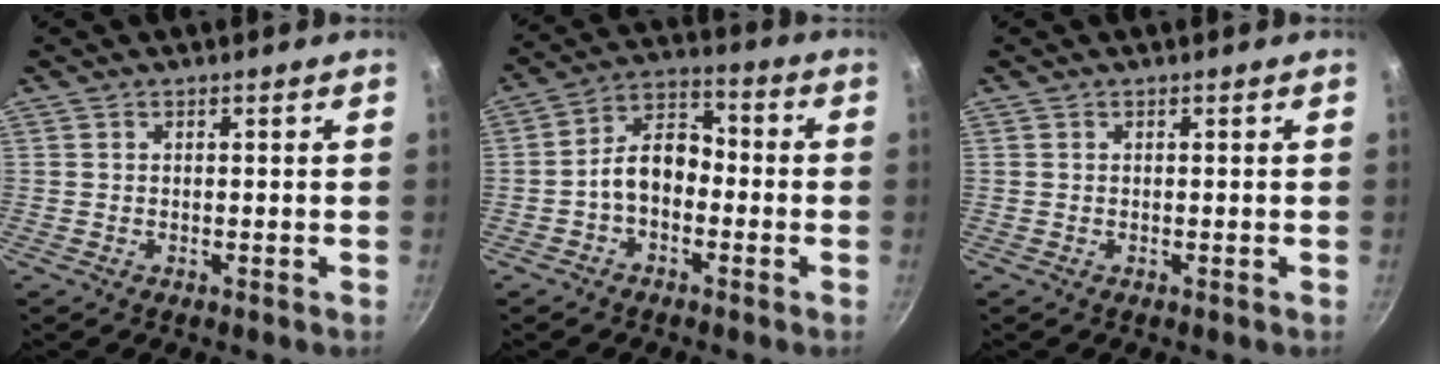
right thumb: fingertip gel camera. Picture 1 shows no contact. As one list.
[{"total": 8.8, "force": [-2.1, 6.1, 6.0], "torque": [-0.069, 0.045, -0.051]}, {"total": 0.0}]